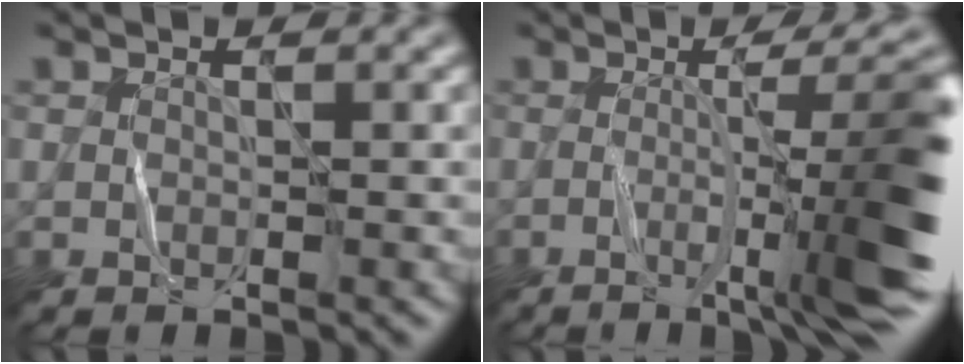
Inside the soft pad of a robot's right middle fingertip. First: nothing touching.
{"total": 11.7, "force": [-1.6, 2.4, 11.4], "torque": [-0.137, 0.011, -0.023]}